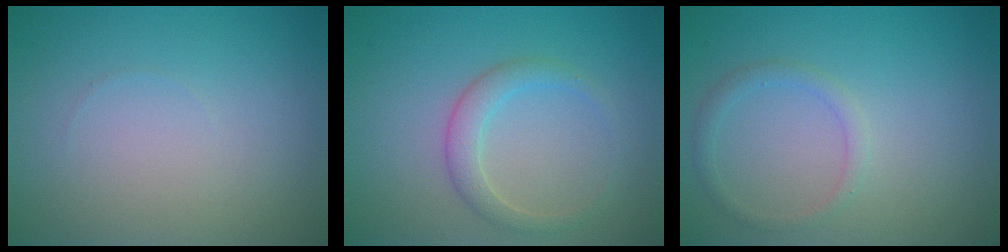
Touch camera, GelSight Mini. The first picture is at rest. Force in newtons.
{"total": 2.2, "press": 2.2, "slide": 0.1}
{"total": 1.4, "press": 1.4, "slide": 0.1}